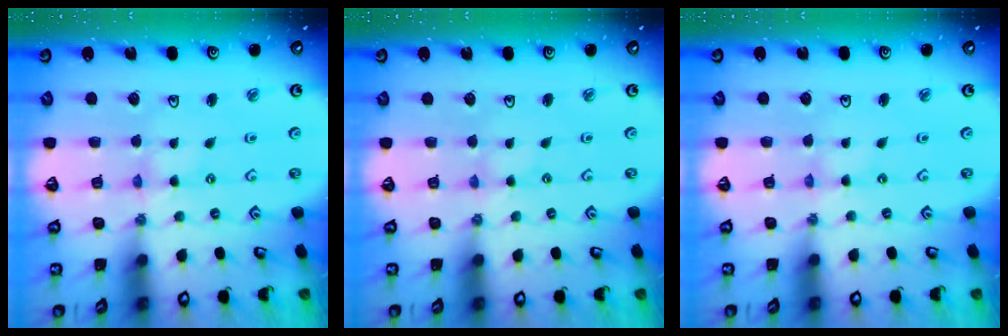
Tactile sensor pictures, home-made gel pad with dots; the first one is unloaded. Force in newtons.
{"total": 0.0}
{"total": 0.0}